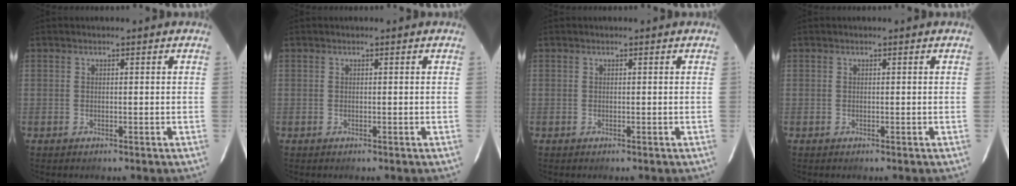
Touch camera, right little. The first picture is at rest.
{"total": 0.0}
{"total": 0.0}
{"total": 0.0}